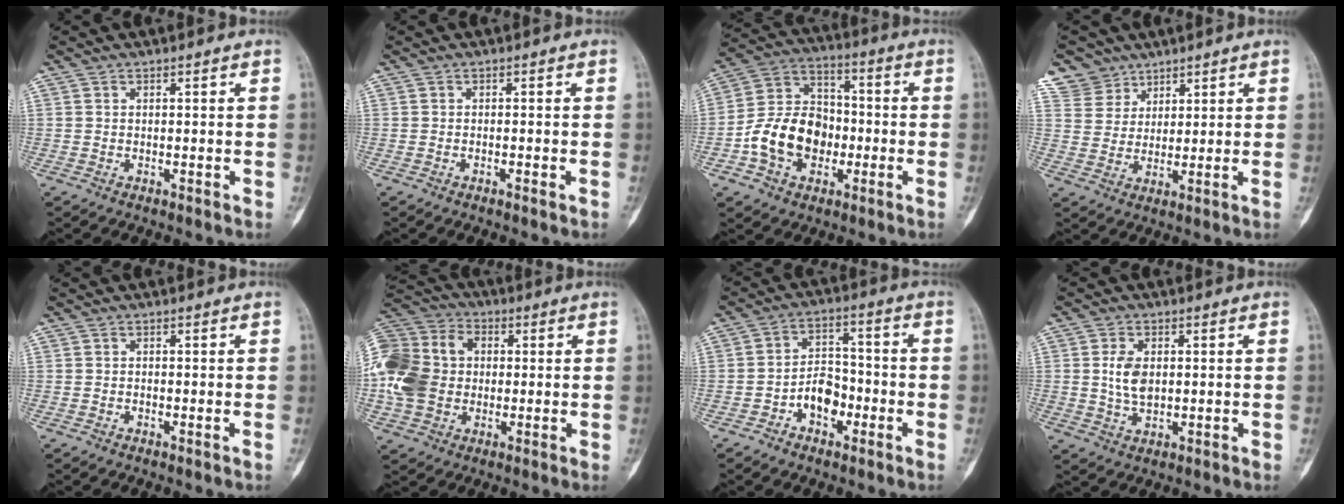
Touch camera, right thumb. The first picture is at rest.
{"total": 0.7, "force": [-0.4, 0.3, 0.4], "torque": [-0.012, 0.005, -0.005]}
{"total": 14.7, "force": [-3.6, 11.1, 8.9], "torque": [-0.131, 0.040, -0.068]}
{"total": 6.3, "force": [4.5, 4.4, -0.8], "torque": [0.045, -0.028, 0.085]}
{"total": 0.0}
{"total": 18.6, "force": [0.4, 14.5, 11.5], "torque": [-0.240, 0.030, 0.005]}
{"total": 7.6, "force": [-3.1, 5.1, 4.7], "torque": [-0.051, 0.038, -0.059]}
{"total": 5.5, "force": [0.6, 3.5, 4.3], "torque": [-0.073, -0.003, 0.013]}